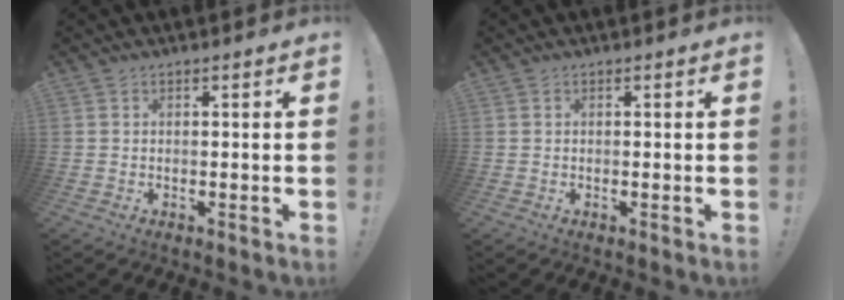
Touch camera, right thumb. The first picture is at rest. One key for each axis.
{"total": 0.0}